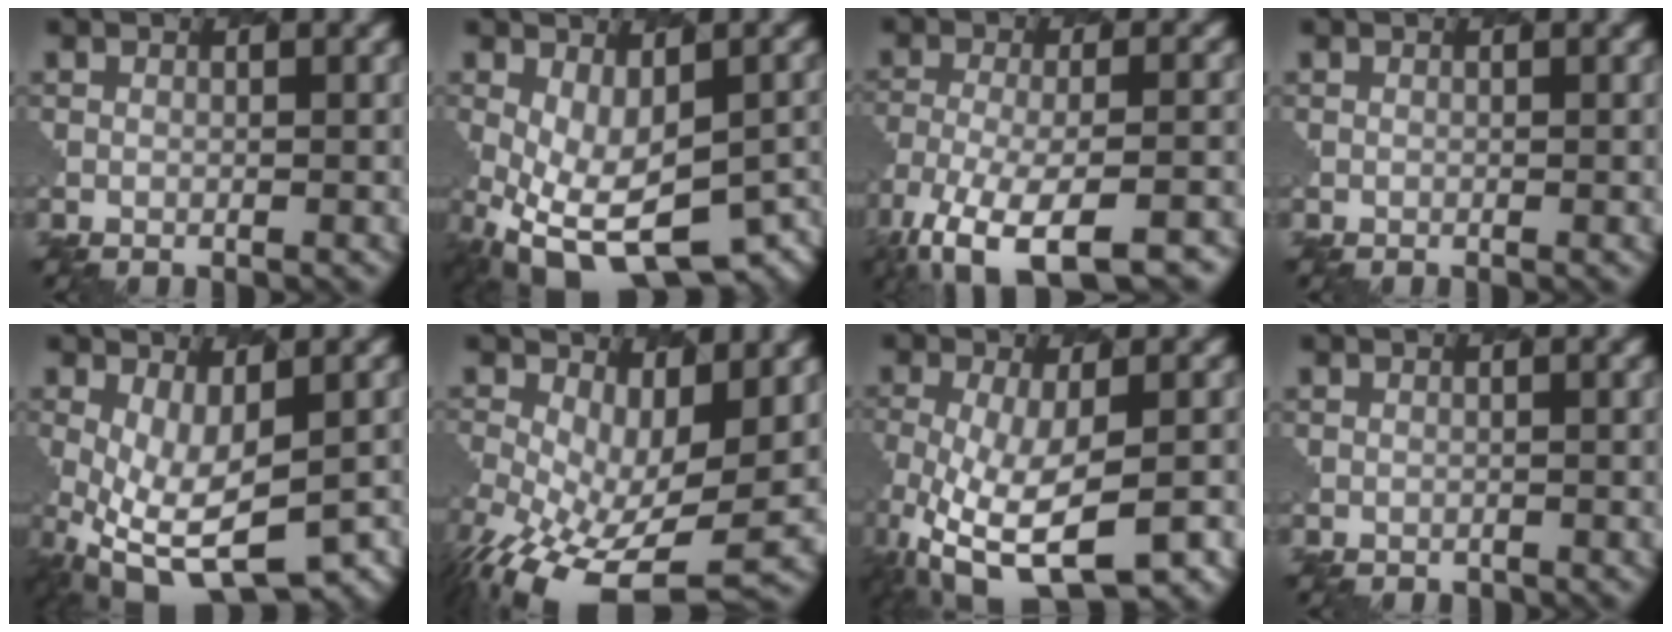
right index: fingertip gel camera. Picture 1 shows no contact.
{"total": 12.3, "force": [-4.6, 5.7, 9.9], "torque": [-0.182, -0.050, -0.052]}
{"total": 14.0, "force": [-10.3, 5.3, 7.9], "torque": [-0.150, -0.041, -0.134]}
{"total": 0.0}
{"total": 10.7, "force": [-3.6, 4.9, 8.8], "torque": [-0.169, -0.037, -0.043]}
{"total": 11.4, "force": [-2.9, 5.8, 9.3], "torque": [-0.195, -0.049, -0.035]}
{"total": 10.3, "force": [-4.6, 4.6, 8.0], "torque": [-0.175, -0.043, -0.069]}
{"total": 0.8, "force": [-0.5, 0.5, -0.2], "torque": [0.002, -0.003, -0.003]}